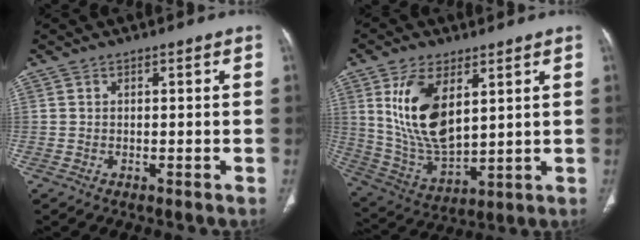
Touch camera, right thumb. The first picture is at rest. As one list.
[{"total": 15.2, "force": [5.1, 7.7, 12.1], "torque": [-0.224, -0.026, 0.113]}]